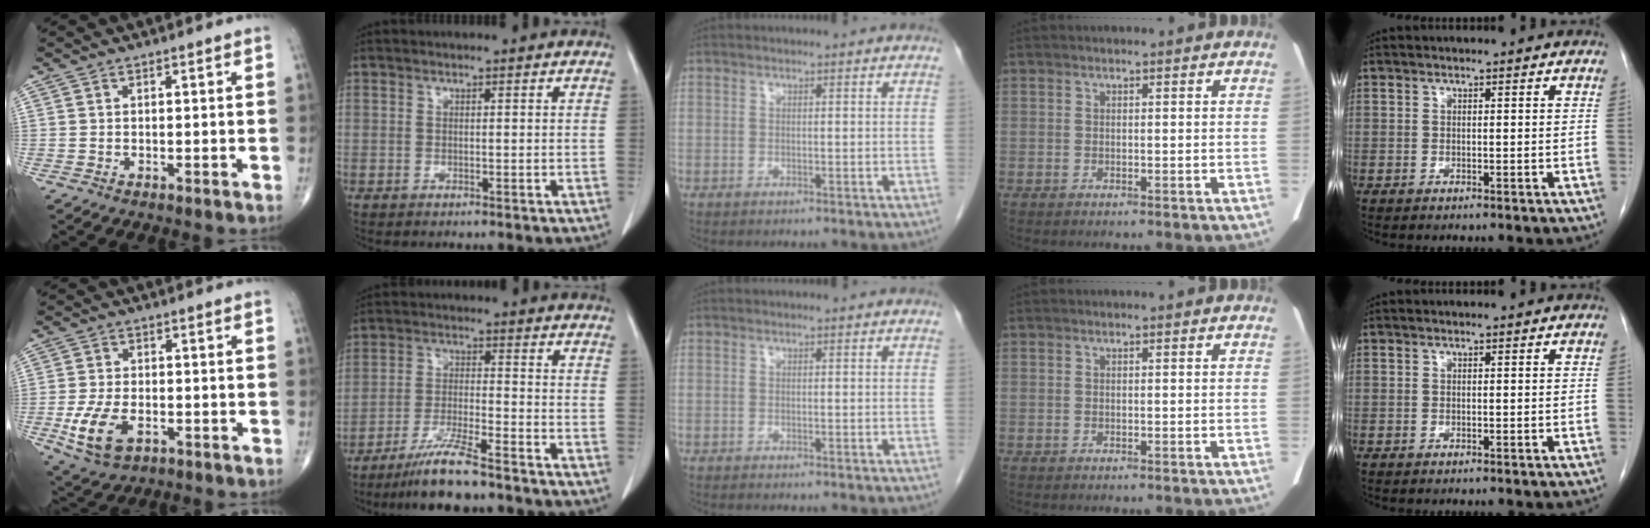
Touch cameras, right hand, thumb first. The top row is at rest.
{"thumb": {"total": 9.0, "force": [-3.1, 5.1, 6.7], "torque": [-0.137, 0.003, -0.048]}, "index": {"total": 8.2, "force": [-6.5, 0.3, 4.9], "torque": [-0.096, -0.025, -0.121]}}